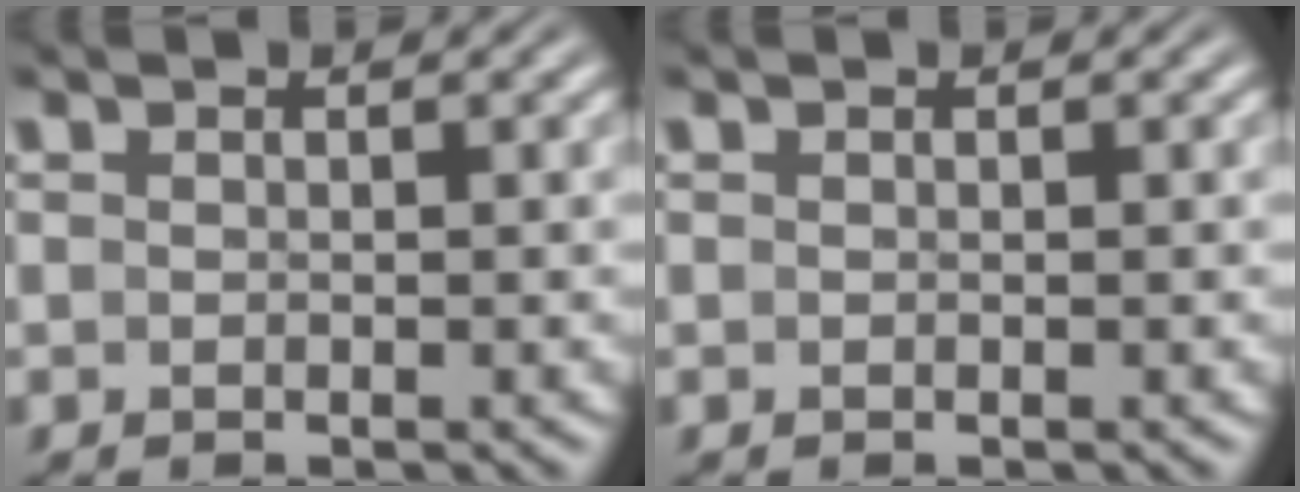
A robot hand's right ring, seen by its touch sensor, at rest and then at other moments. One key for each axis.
{"total": 0.0}